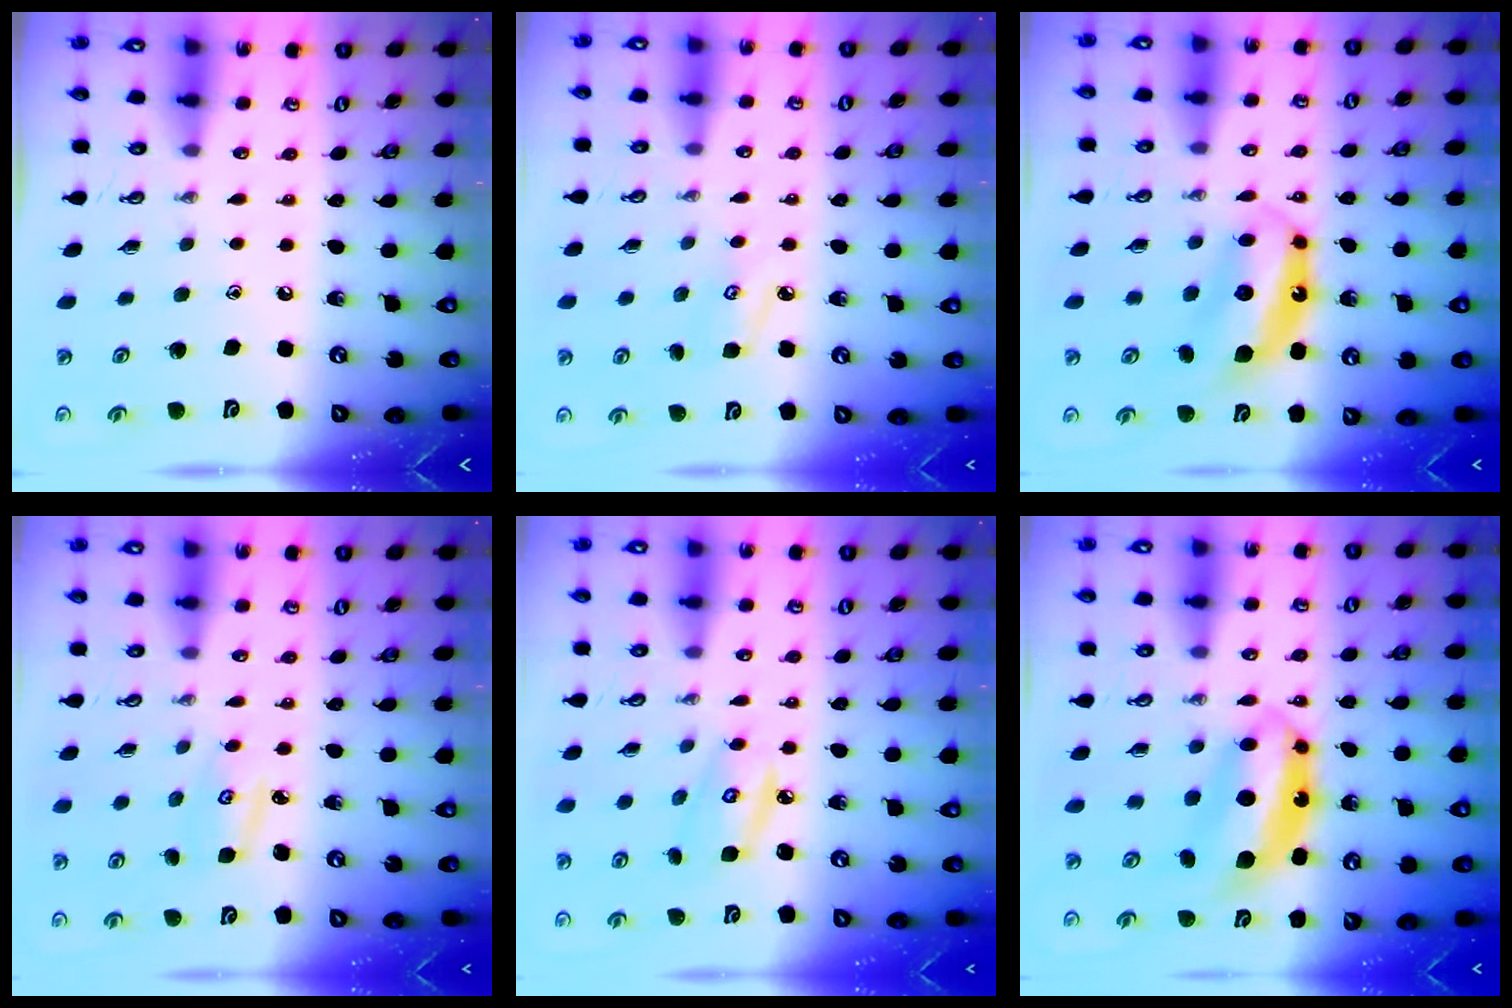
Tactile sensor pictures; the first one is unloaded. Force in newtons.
{"total": 5.4, "press": 5.4, "slide": 0.5}
{"total": 6.8, "press": 6.8, "slide": 0.5}
{"total": 2.8, "press": 2.8, "slide": 0.2}
{"total": 5.6, "press": 5.6, "slide": 0.3}
{"total": 8.2, "press": 8.2, "slide": 0.6}